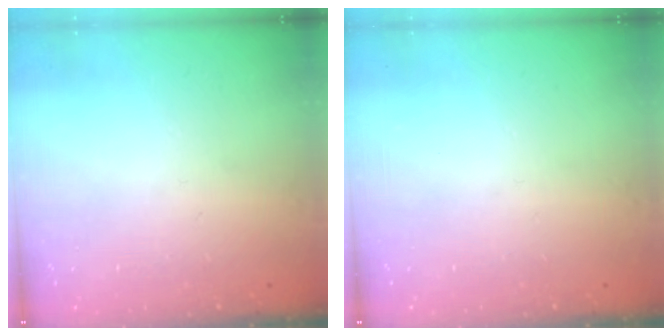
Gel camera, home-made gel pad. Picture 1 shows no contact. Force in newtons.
{"total": 0.0}